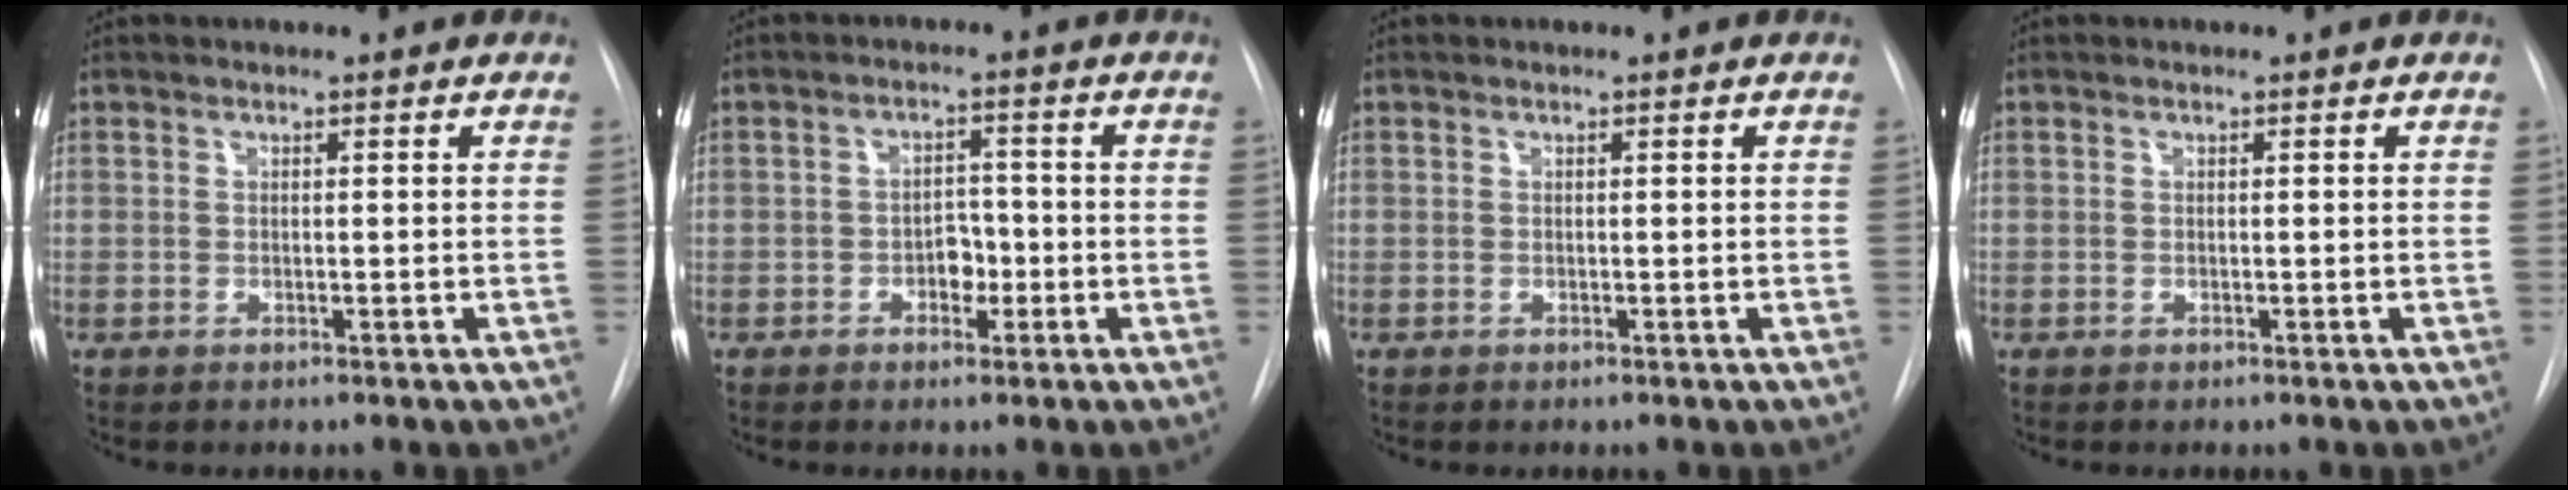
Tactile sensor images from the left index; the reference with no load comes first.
{"total": 3.1, "force": [-1.2, 2.1, 2.0], "torque": [-0.023, 0.006, -0.020]}
{"total": 0.0}
{"total": 0.0}